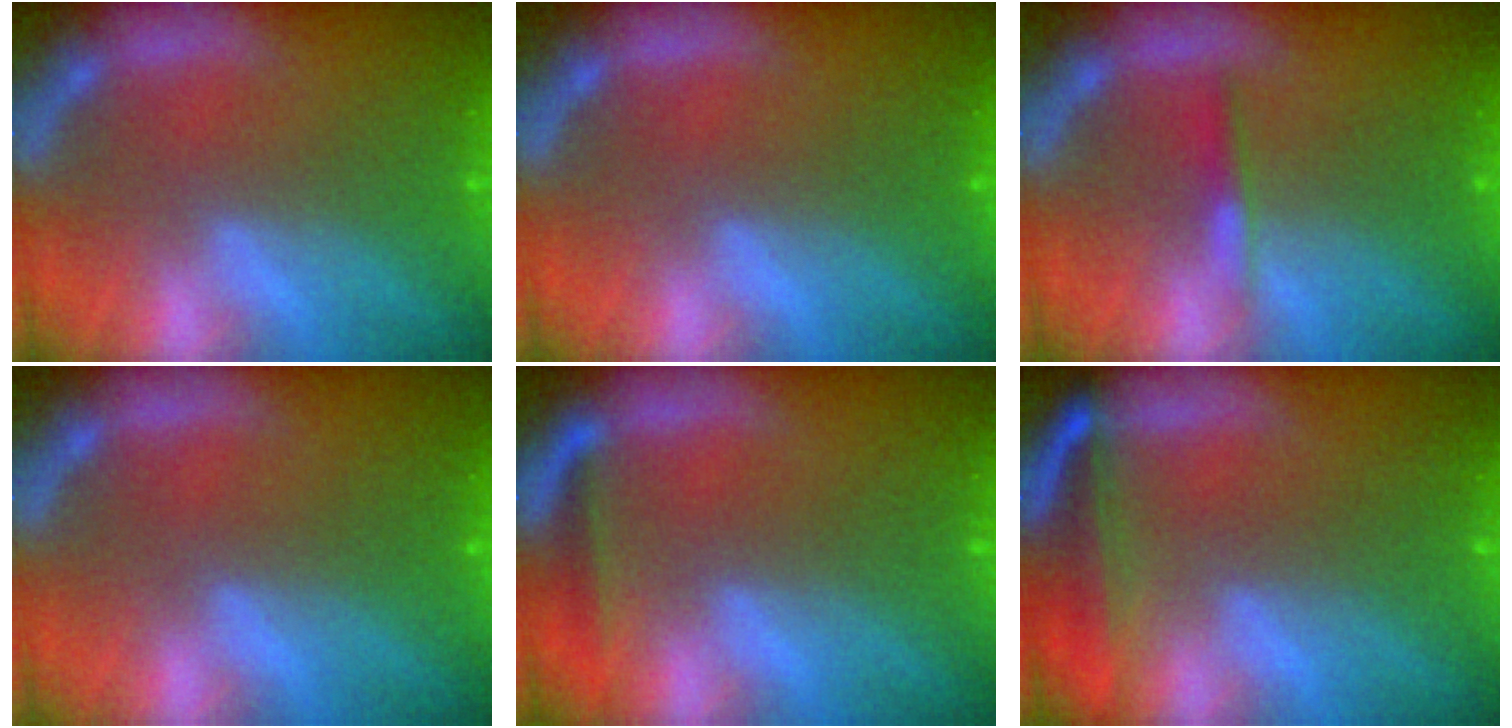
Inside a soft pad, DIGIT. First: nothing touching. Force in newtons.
{"total": 0.0}
{"total": 1.4}
{"total": 0.0}
{"total": 1.9}
{"total": 5.5}